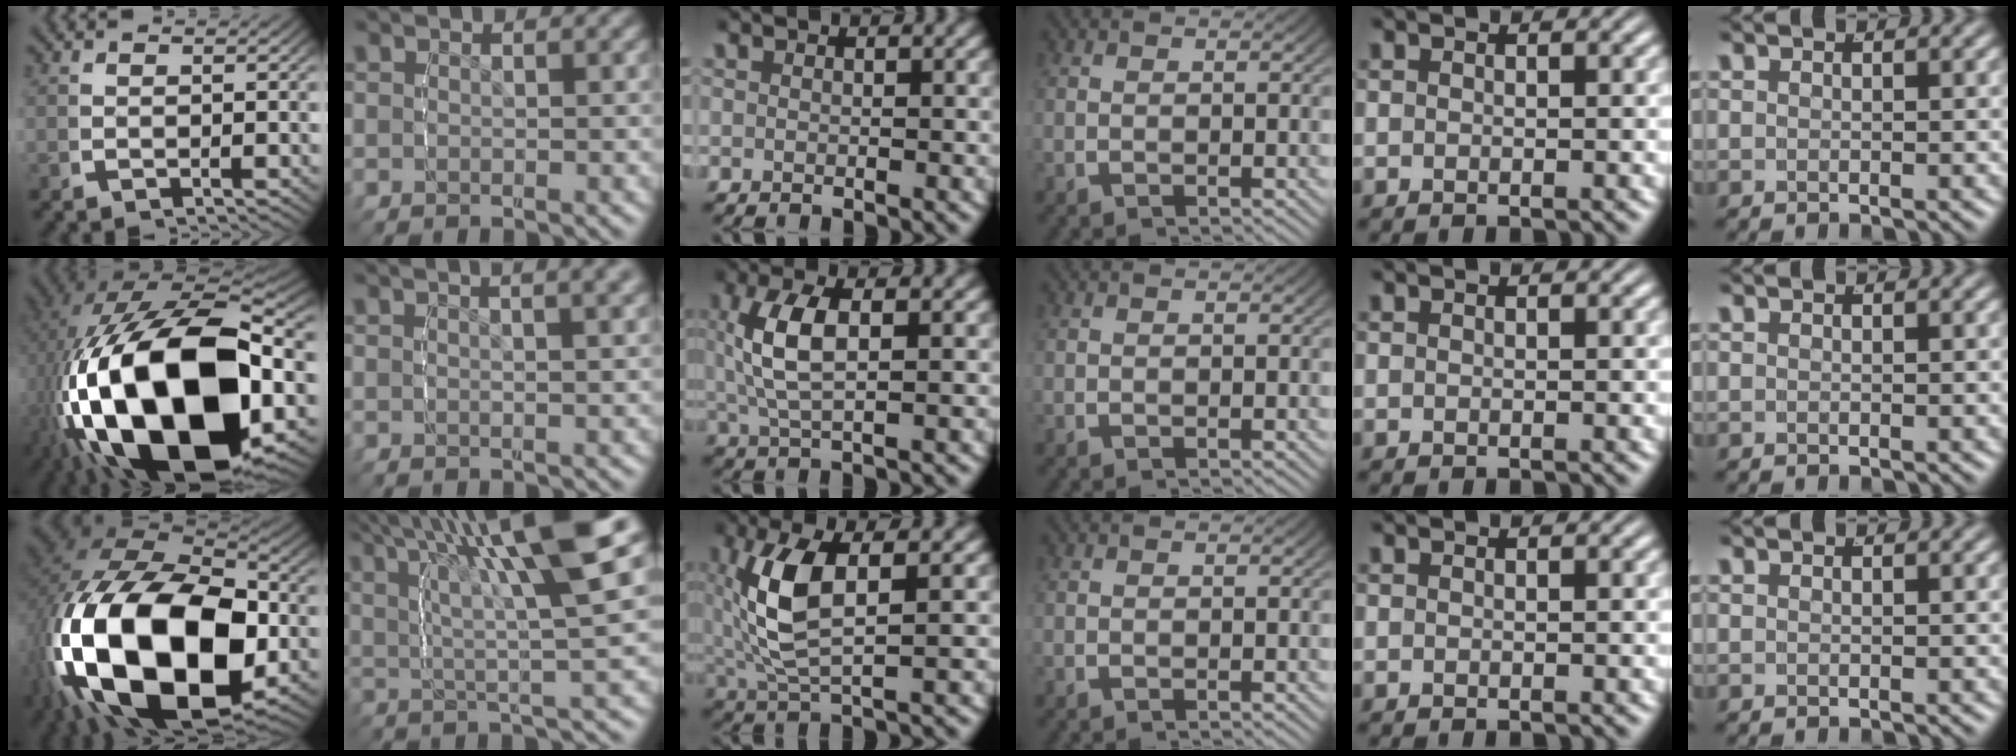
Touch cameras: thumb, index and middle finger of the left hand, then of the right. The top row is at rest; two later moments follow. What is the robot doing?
{"motion": "lift_and_place", "object": "tape"}